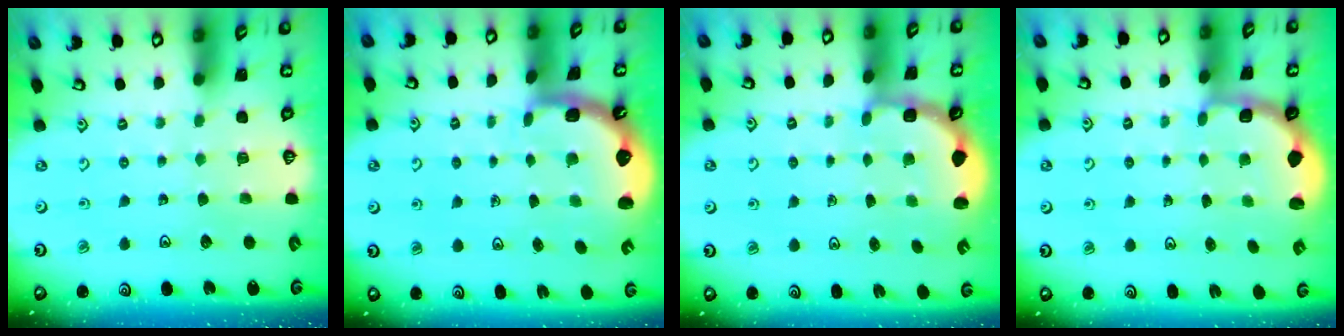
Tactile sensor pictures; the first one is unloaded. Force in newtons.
{"total": 2.7, "press": 1.4, "slide": 2.3}
{"total": 2.7, "press": 2.3, "slide": 1.4}
{"total": 2.3, "press": 2.1, "slide": 1.0}